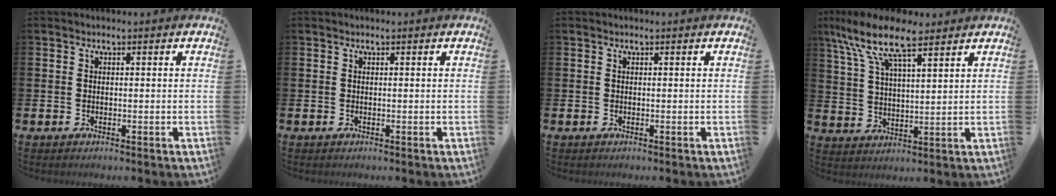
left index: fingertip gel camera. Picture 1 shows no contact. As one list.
[{"total": 0.0}, {"total": 0.0}, {"total": 9.9, "force": [7.7, 2.9, 5.4], "torque": [-0.126, -0.023, 0.137]}]